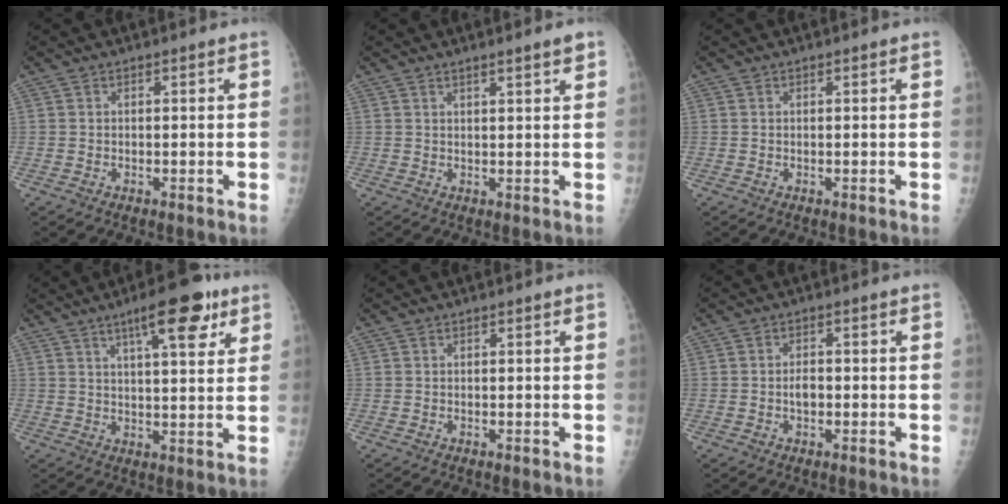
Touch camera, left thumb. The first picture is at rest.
{"total": 2.9, "force": [2.0, 0.1, 2.0], "torque": [-0.029, -0.009, 0.031]}
{"total": 0.0}
{"total": 11.6, "force": [6.6, 3.3, 9.0], "torque": [-0.113, -0.024, 0.094]}
{"total": 0.0}
{"total": 2.4, "force": [-0.6, 1.5, 1.8], "torque": [-0.025, 0.008, -0.011]}